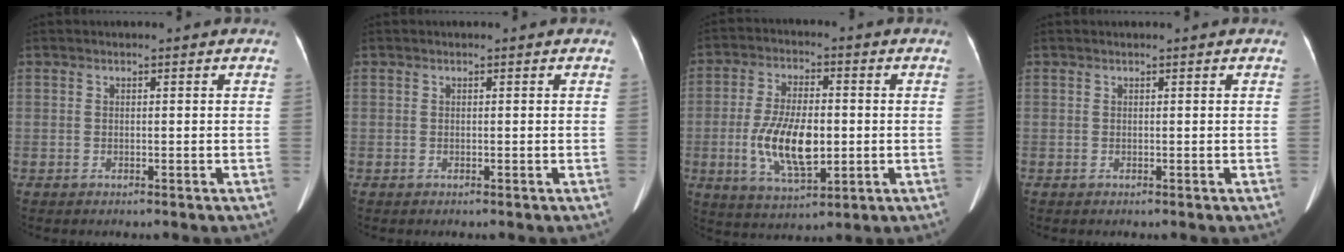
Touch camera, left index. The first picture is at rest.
{"total": 0.0}
{"total": 11.1, "force": [-1.8, 4.4, 10.1], "torque": [-0.208, -0.012, -0.027]}
{"total": 0.0}